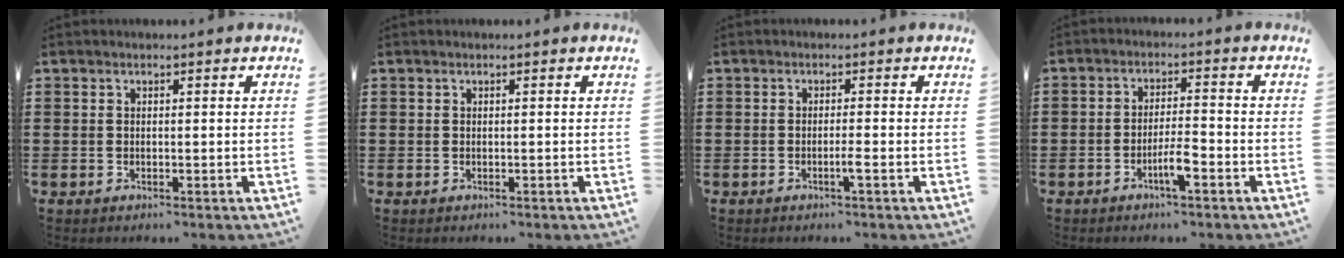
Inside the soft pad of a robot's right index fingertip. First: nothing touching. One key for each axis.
{"total": 0.0}
{"total": 1.7, "fx": -0.9, "fy": -0.2, "fz": 1.5, "tx": -0.025, "ty": -0.004, "tz": -0.018}
{"total": 4.1, "fx": -2.4, "fy": 0.8, "fz": 3.2, "tx": -0.068, "ty": 0.001, "tz": -0.047}